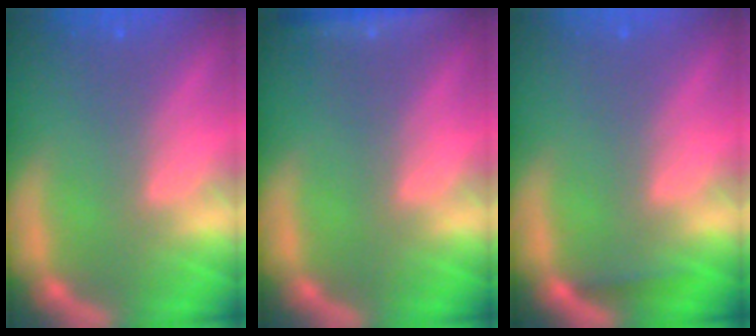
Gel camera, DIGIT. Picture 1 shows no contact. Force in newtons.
{"total": 2.4}
{"total": 0.9}